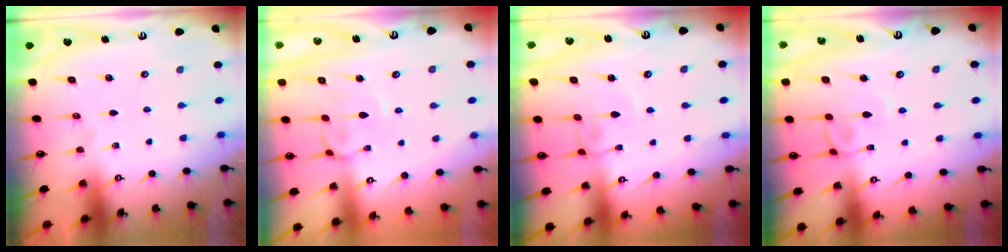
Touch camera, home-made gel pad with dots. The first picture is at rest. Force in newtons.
{"total": 2.4, "press": 2.4, "slide": 0.6}
{"total": 3.7, "press": 3.7, "slide": 0.2}
{"total": 2.0, "press": 2.0, "slide": 0.2}